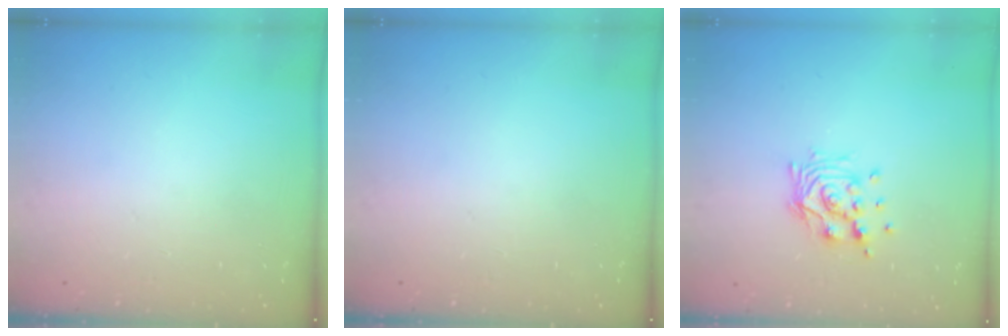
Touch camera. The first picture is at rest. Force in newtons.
{"total": 0.0}
{"total": 11.1, "press": 11.0, "slide": 0.9}